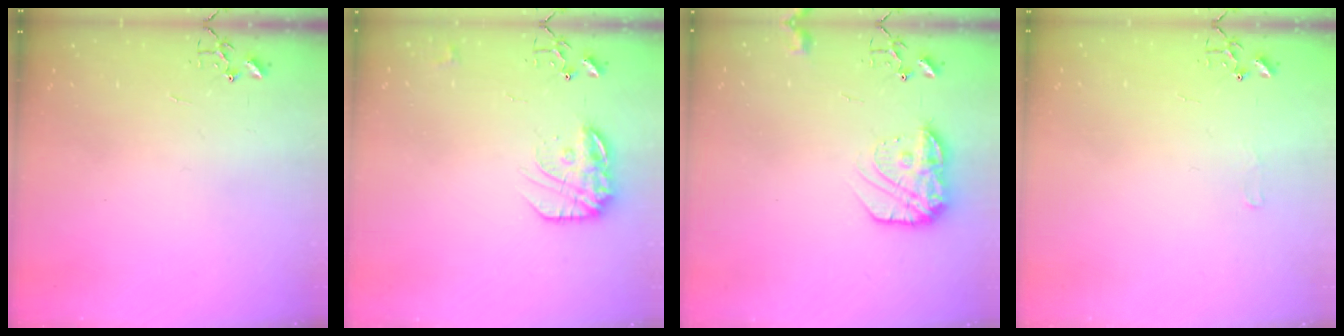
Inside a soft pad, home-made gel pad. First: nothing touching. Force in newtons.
{"total": 14.8, "press": 14.8, "slide": 0.8}
{"total": 13.9, "press": 13.9, "slide": 1.0}
{"total": 6.4, "press": 6.4, "slide": 0.8}